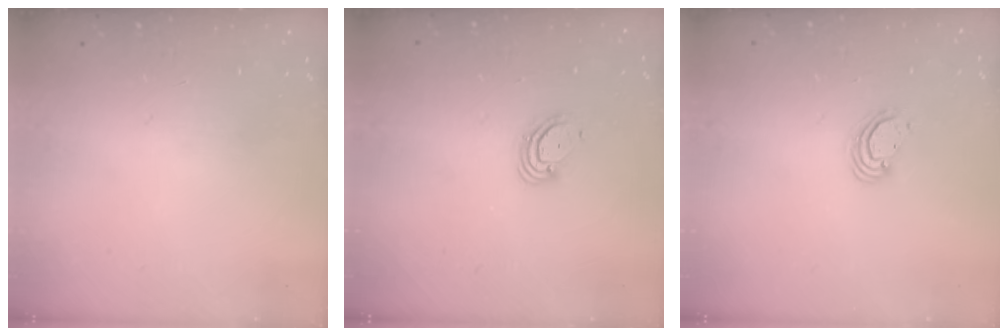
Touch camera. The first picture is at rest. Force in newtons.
{"total": 4.4, "press": 4.4, "slide": 0.4}
{"total": 3.6, "press": 3.6, "slide": 0.4}